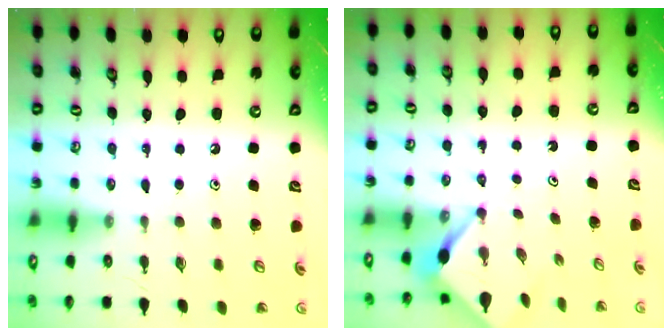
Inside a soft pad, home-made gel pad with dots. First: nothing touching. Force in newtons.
{"total": 2.9, "press": 2.9, "slide": 0.1}